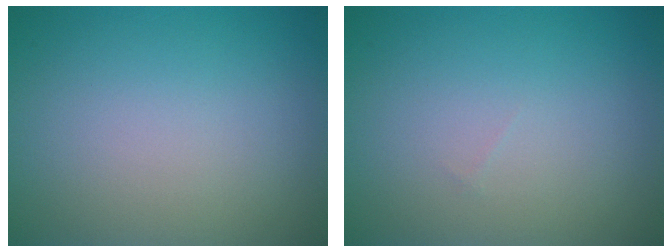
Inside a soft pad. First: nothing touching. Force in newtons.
{"total": 0.0}